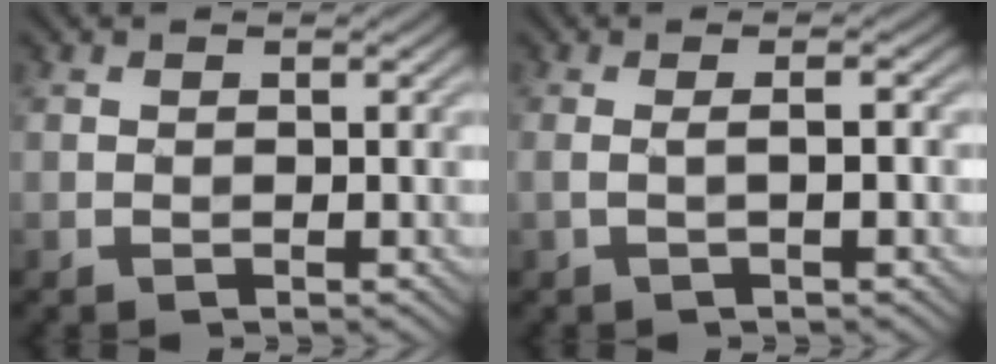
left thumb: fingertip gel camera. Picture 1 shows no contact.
{"total": 2.0, "force": [-0.2, 0.3, 2.0], "torque": [-0.030, 0.008, -0.012]}